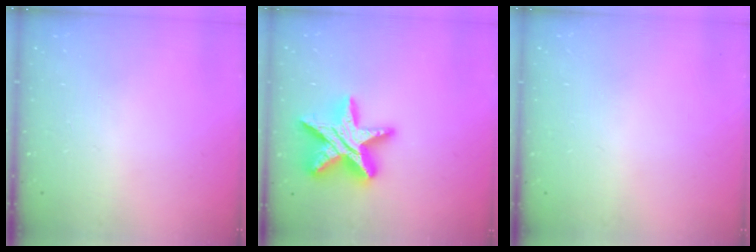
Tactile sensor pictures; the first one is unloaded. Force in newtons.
{"total": 20.7, "press": 20.7, "slide": 1.7}
{"total": 0.0}